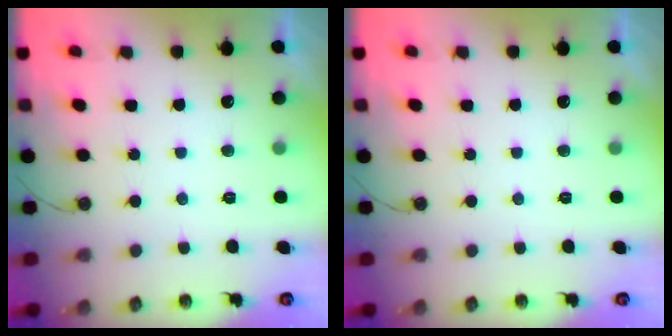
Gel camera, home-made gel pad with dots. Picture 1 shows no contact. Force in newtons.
{"total": 0.0}